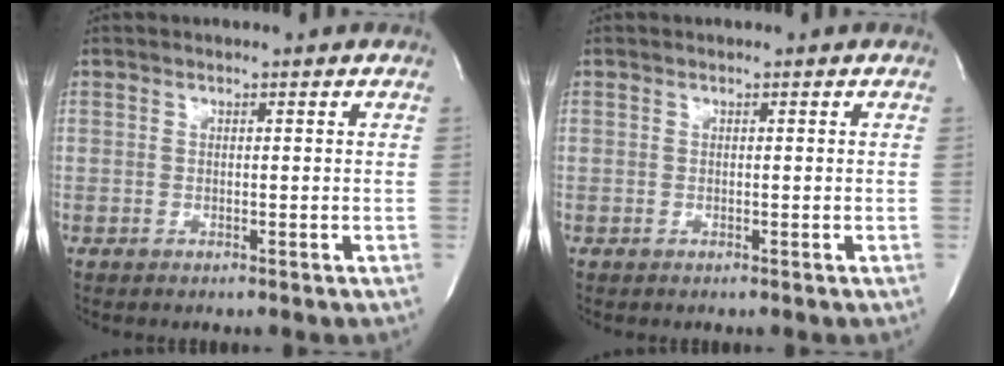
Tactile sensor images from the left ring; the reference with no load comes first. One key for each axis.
{"total": 0.0}